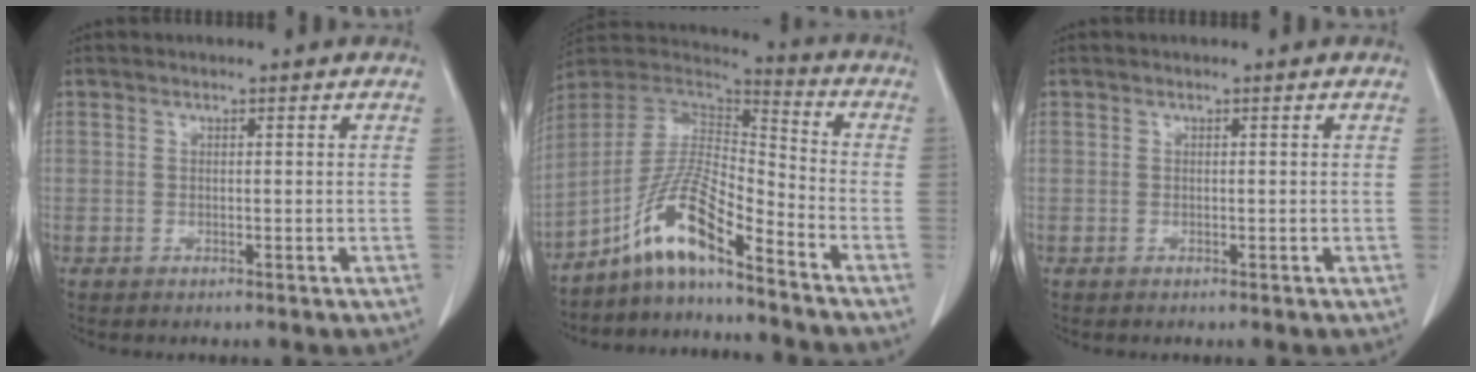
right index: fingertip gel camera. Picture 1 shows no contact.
{"total": 11.5, "force": [-8.1, 1.2, 8.1], "torque": [-0.164, 0.014, -0.153]}
{"total": 0.0}